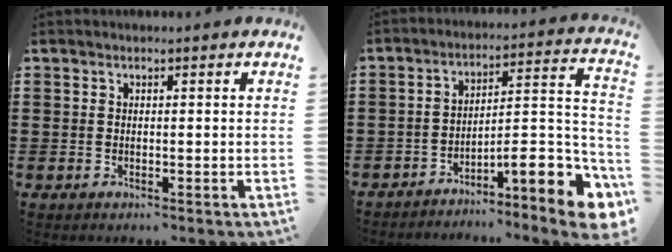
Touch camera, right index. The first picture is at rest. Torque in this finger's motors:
{"motor_torque": [0.08, -0.02, 0.40, 0.01]}